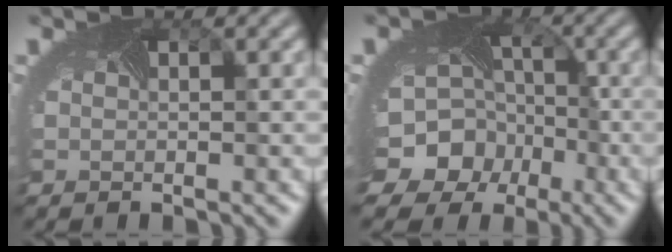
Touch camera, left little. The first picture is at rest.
{"total": 13.6, "force": [-5.9, 11.4, 4.3], "torque": [-0.094, -0.039, -0.104]}